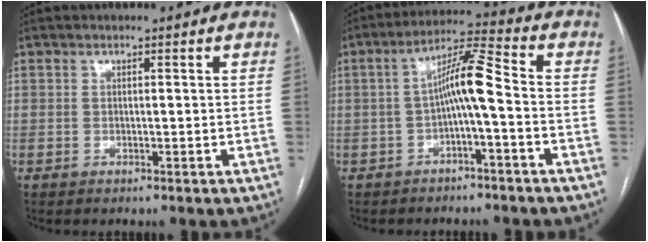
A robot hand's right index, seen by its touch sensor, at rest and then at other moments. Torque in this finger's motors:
{"motor_torque": [1.12, -0.02, 0.53, 0.15]}